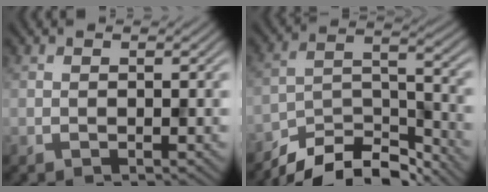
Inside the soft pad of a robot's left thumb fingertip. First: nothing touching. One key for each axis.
{"total": 9.9, "fx": -8.6, "fy": 2.8, "fz": 4.2, "tx": -0.070, "ty": -0.001, "tz": -0.161}